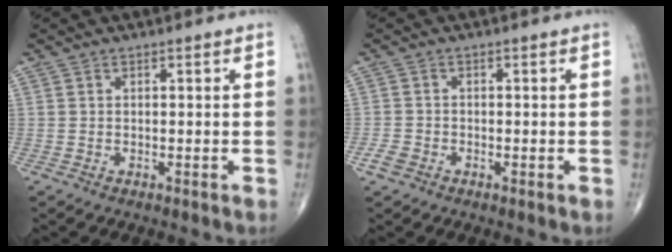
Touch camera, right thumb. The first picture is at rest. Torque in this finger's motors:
{"motor_torque": [0.37, -0.07, -0.05, -0.28, 0.00]}